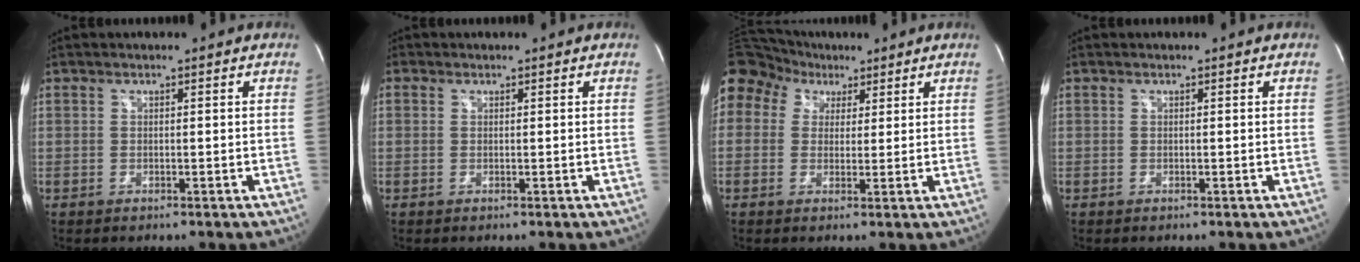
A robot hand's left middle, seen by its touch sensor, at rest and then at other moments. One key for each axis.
{"total": 1.8, "fx": -0.8, "fy": -1.4, "fz": -0.7, "tx": 0.023, "ty": -0.014, "tz": -0.018}
{"total": 18.6, "fx": 9.0, "fy": 14.6, "fz": 7.3, "tx": -0.241, "ty": 0.098, "tz": 0.175}
{"total": 0.0}